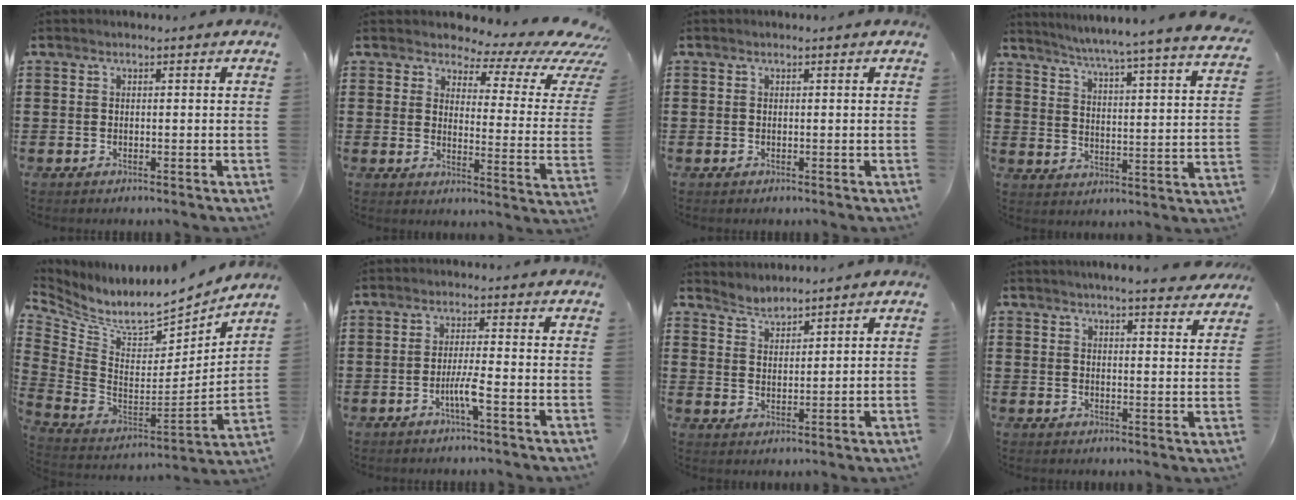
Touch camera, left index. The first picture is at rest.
{"total": 4.4, "force": [3.0, 1.9, 2.6], "torque": [-0.052, -0.027, 0.044]}
{"total": 0.0}
{"total": 4.5, "force": [3.9, -1.5, 1.7], "torque": [-0.052, -0.047, 0.056]}
{"total": 7.7, "force": [6.7, 1.9, 3.4], "torque": [-0.093, -0.062, 0.110]}
{"total": 3.8, "force": [-1.7, -0.1, 3.4], "torque": [-0.066, -0.007, -0.035]}
{"total": 2.9, "force": [2.8, 0.1, -0.3], "torque": [-0.004, -0.011, 0.053]}
{"total": 4.1, "force": [3.9, -0.5, 1.0], "torque": [-0.033, -0.017, 0.069]}